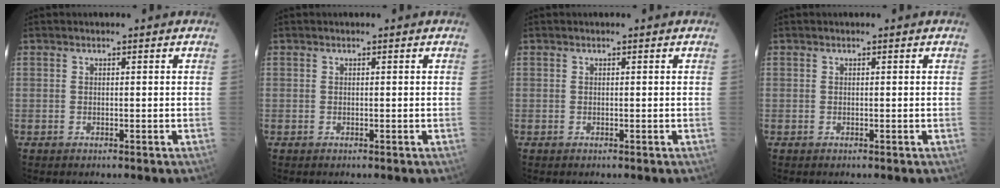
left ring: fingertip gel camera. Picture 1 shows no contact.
{"total": 0.0}
{"total": 0.0}
{"total": 0.0}